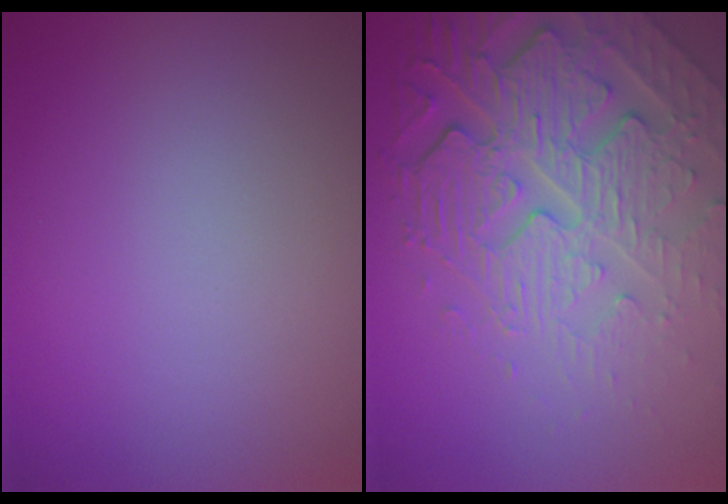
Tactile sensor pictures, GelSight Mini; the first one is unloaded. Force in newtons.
{"total": 8.3, "press": 5.8, "slide": 6.0}